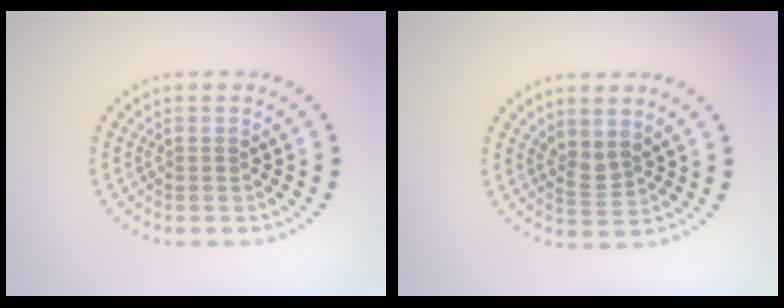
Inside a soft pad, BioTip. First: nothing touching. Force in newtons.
{"total": 1.9, "press": 1.4, "slide": 1.3}